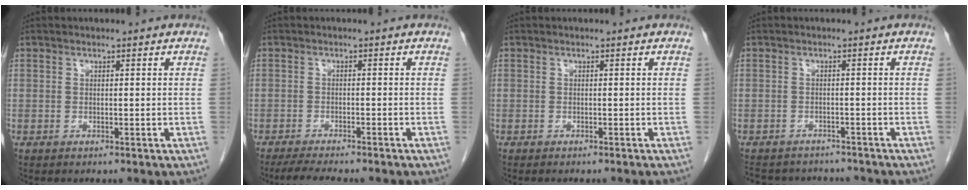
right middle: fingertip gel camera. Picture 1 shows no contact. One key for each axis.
{"total": 6.3, "fx": -5.3, "fy": 0.5, "fz": 3.3, "tx": -0.046, "ty": -0.013, "tz": -0.081}
{"total": 1.8, "fx": -1.6, "fy": -0.3, "fz": 0.8, "tx": -0.005, "ty": 0.004, "tz": -0.021}
{"total": 9.3, "fx": -8.6, "fy": 2.9, "fz": 2.0, "tx": -0.036, "ty": 0.010, "tz": -0.108}